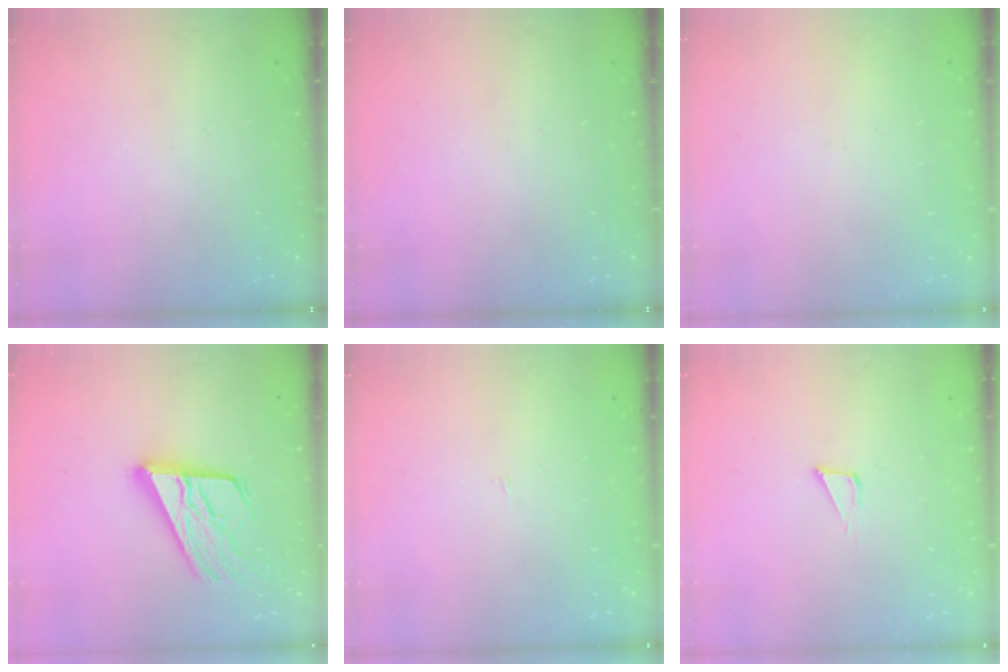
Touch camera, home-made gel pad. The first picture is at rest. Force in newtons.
{"total": 0.0}
{"total": 0.9, "press": 0.9, "slide": 0.0}
{"total": 19.1, "press": 19.0, "slide": 2.5}
{"total": 1.8, "press": 1.8, "slide": 0.1}
{"total": 3.1, "press": 3.0, "slide": 0.9}